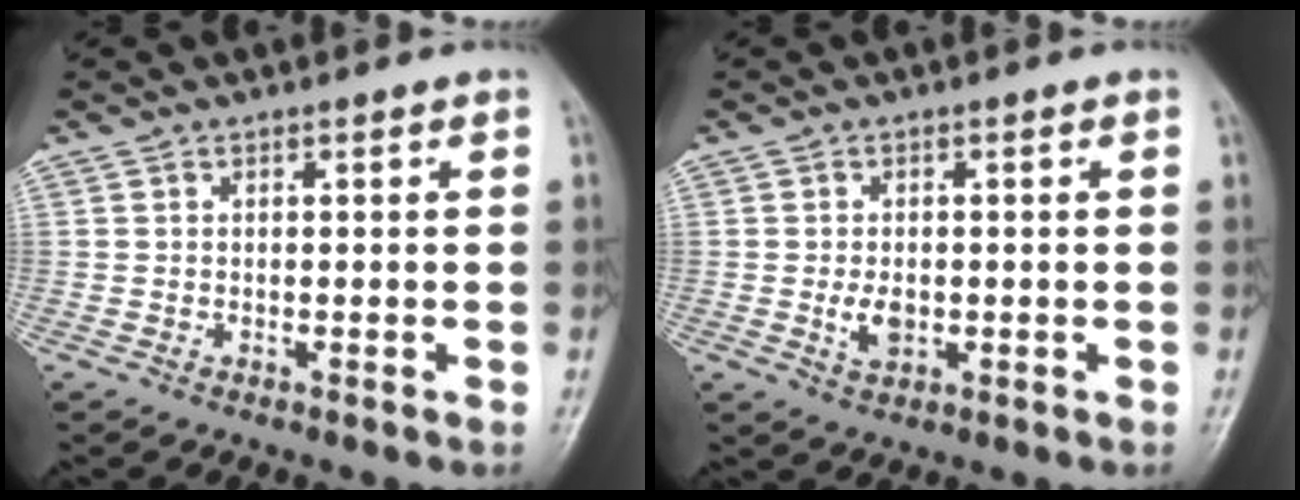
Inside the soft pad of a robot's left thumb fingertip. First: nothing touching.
{"total": 3.4, "force": [-0.4, 2.2, 2.6], "torque": [-0.043, -0.004, -0.005]}